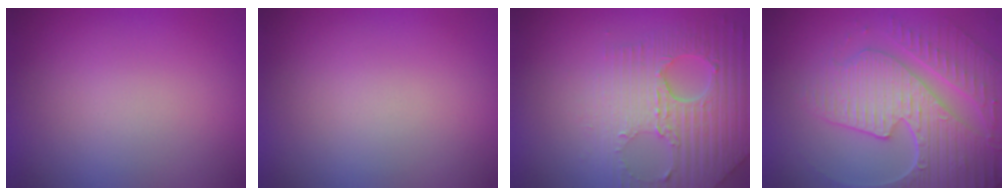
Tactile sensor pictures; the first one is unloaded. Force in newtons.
{"total": 0.0}
{"total": 7.5, "press": 5.4, "slide": 5.2}
{"total": 9.1, "press": 6.5, "slide": 6.4}